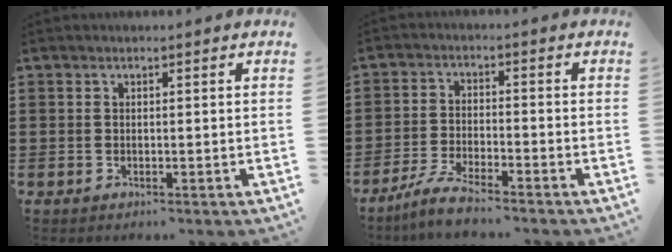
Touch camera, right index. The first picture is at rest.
{"total": 4.8, "force": [-4.4, -0.1, 1.9], "torque": [-0.046, -0.008, -0.087]}